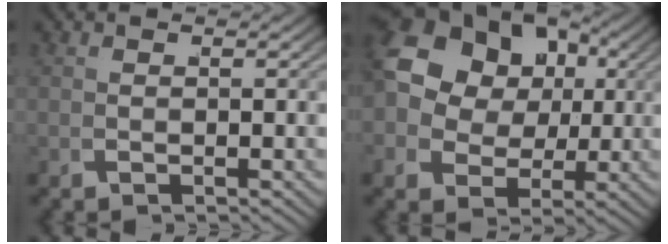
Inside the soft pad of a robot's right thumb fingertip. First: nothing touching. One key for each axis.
{"total": 12.1, "fx": 3.2, "fy": 9.2, "fz": 7.2, "tx": -0.155, "ty": -0.008, "tz": 0.055}